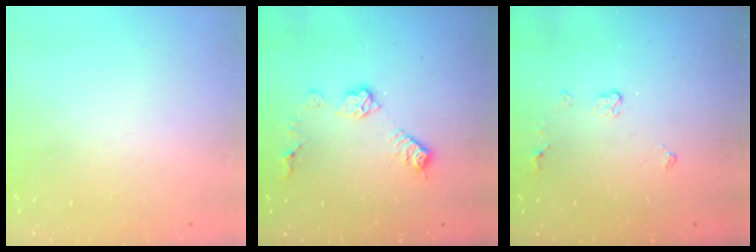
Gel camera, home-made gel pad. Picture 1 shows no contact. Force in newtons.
{"total": 9.1, "press": 9.1, "slide": 0.3}
{"total": 3.9, "press": 3.8, "slide": 0.6}